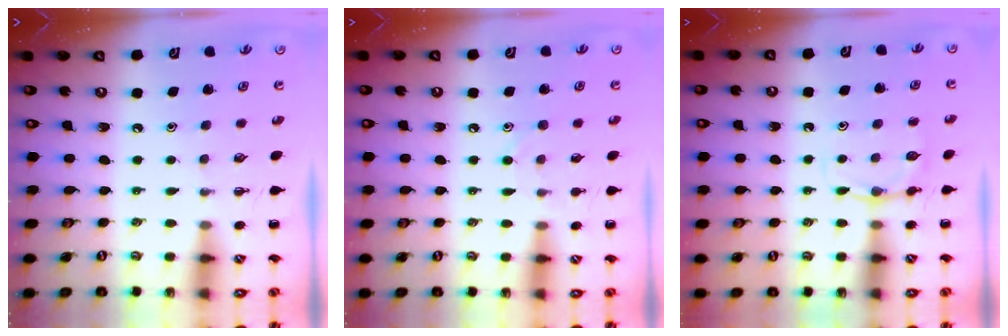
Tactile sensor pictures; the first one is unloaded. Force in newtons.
{"total": 6.6, "press": 6.2, "slide": 2.4}
{"total": 5.9, "press": 5.7, "slide": 1.7}